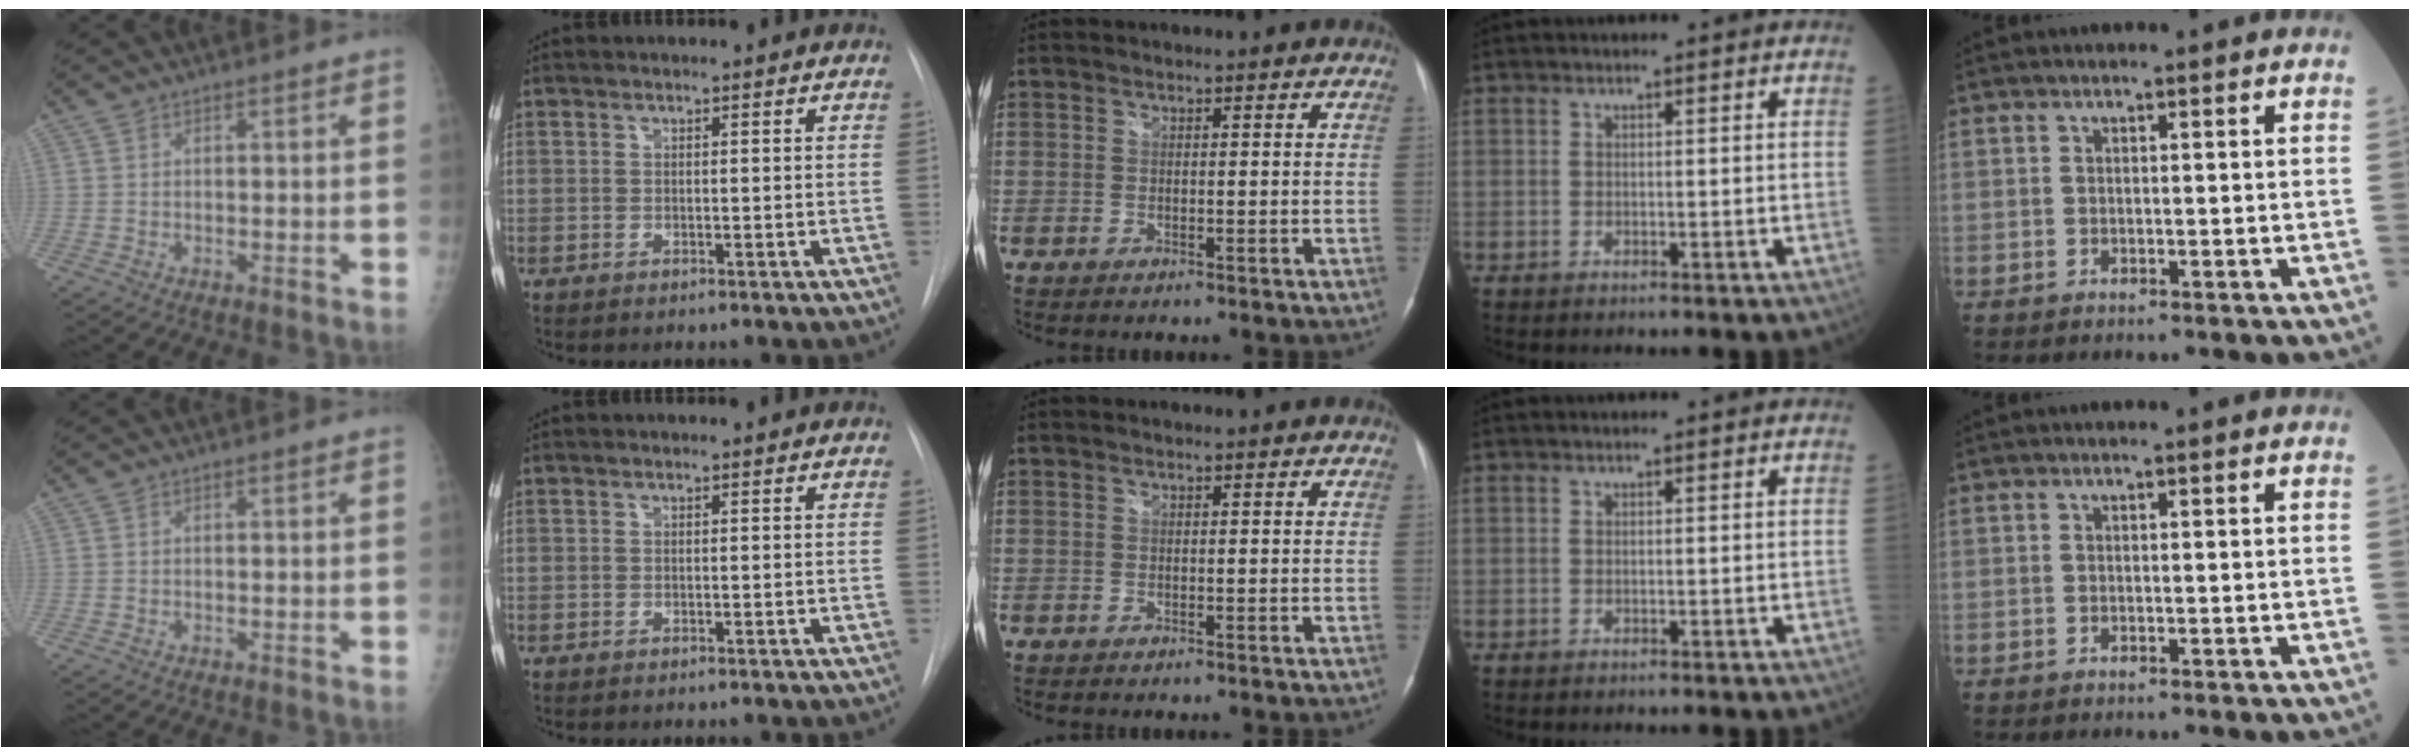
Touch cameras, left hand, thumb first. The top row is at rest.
{}